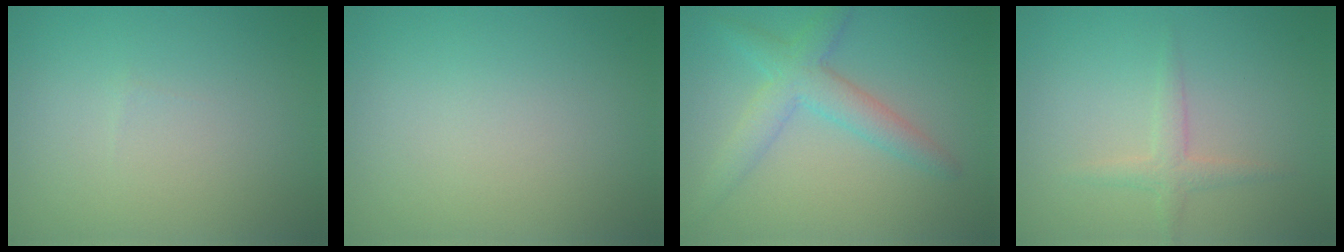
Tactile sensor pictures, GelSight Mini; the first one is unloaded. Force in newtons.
{"total": 0.0}
{"total": 3.9, "press": 3.9, "slide": 0.2}
{"total": 1.7, "press": 1.7, "slide": 0.0}